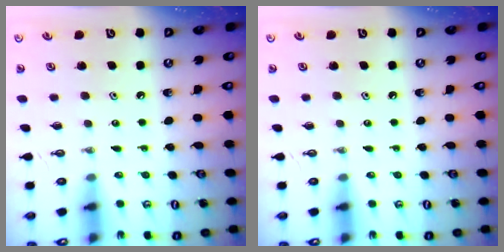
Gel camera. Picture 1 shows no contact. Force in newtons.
{"total": 0.0}